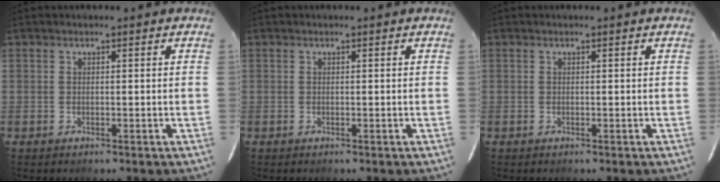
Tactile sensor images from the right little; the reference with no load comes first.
{"total": 0.0}
{"total": 0.0}